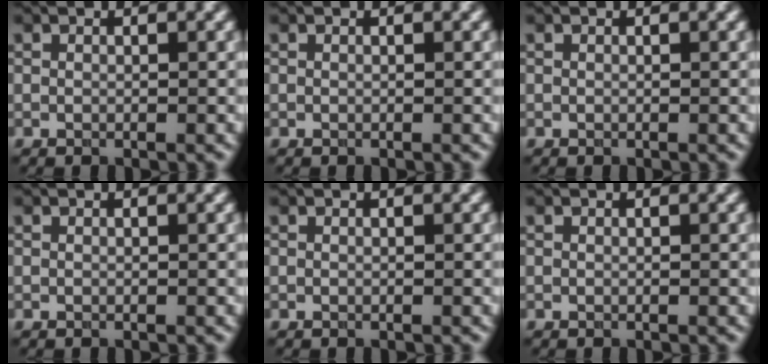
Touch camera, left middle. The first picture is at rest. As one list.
[{"total": 0.0}, {"total": 0.0}, {"total": 0.0}, {"total": 0.0}, {"total": 0.0}]